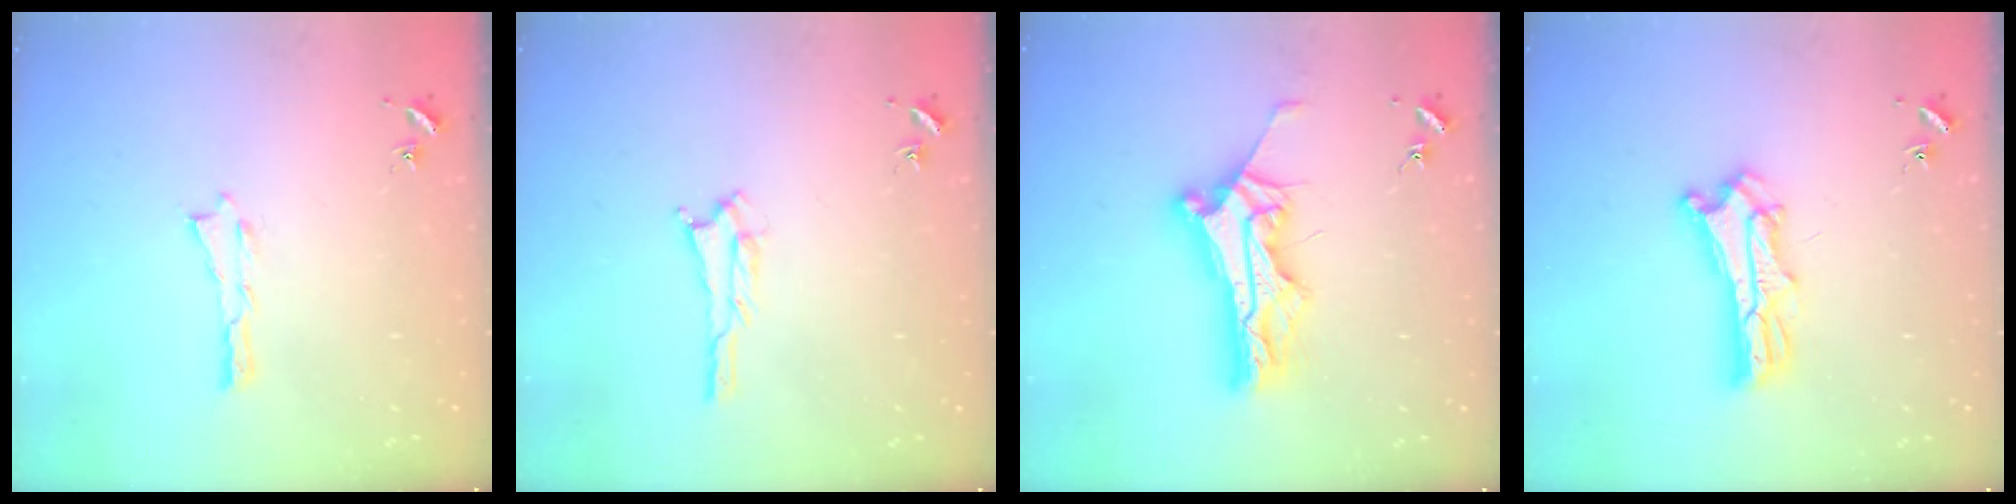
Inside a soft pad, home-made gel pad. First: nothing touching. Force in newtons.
{"total": 1.3, "press": 1.3, "slide": 0.2}
{"total": 11.2, "press": 11.2, "slide": 0.8}
{"total": 7.6, "press": 7.6, "slide": 0.7}